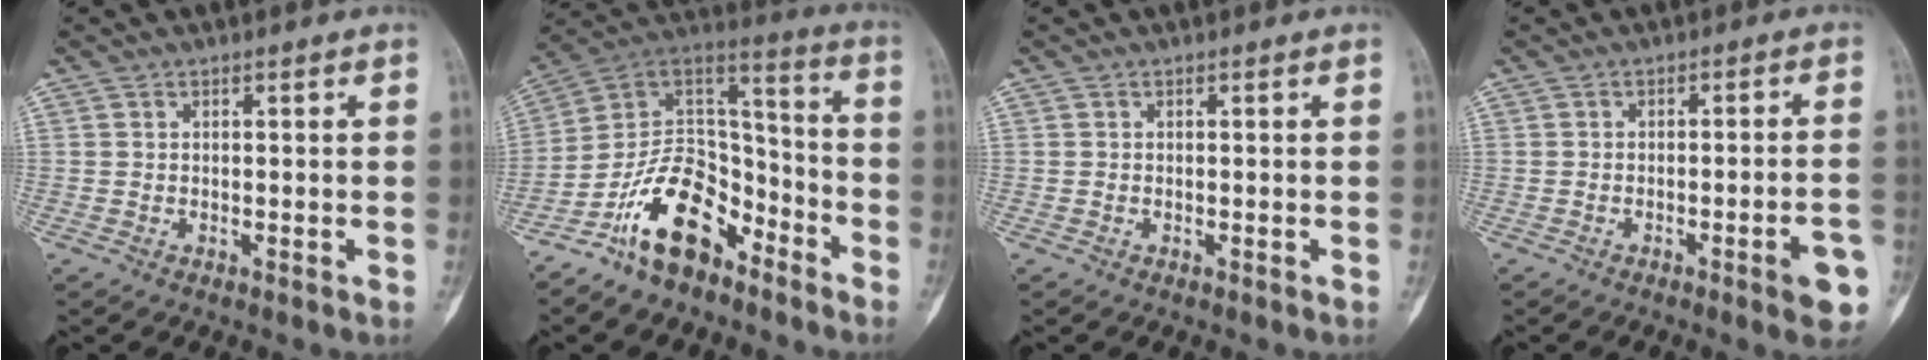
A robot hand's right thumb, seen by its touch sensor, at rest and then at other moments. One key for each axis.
{"total": 17.1, "fx": -10.4, "fy": 9.5, "fz": 9.8, "tx": -0.148, "ty": 0.101, "tz": -0.194}
{"total": 0.0}
{"total": 6.6, "fx": -3.0, "fy": 1.2, "fz": 5.8, "tx": -0.067, "ty": 0.017, "tz": -0.034}